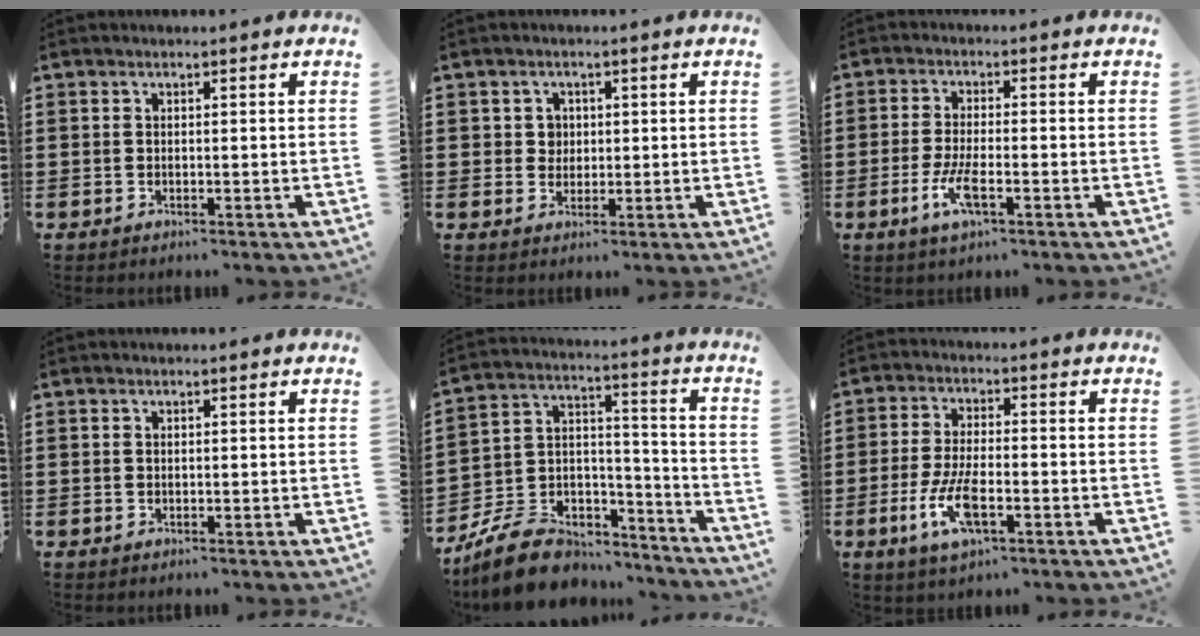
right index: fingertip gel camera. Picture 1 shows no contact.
{"total": 2.3, "force": [0.4, 2.1, 0.8], "torque": [-0.024, 0.010, 0.006]}
{"total": 5.2, "force": [-2.2, 1.2, 4.5], "torque": [-0.100, -0.013, -0.043]}
{"total": 0.0}
{"total": 9.6, "force": [-8.0, 4.4, 3.1], "torque": [-0.076, 0.023, -0.151]}
{"total": 7.7, "force": [-2.9, 2.7, 6.6], "torque": [-0.147, -0.014, -0.053]}